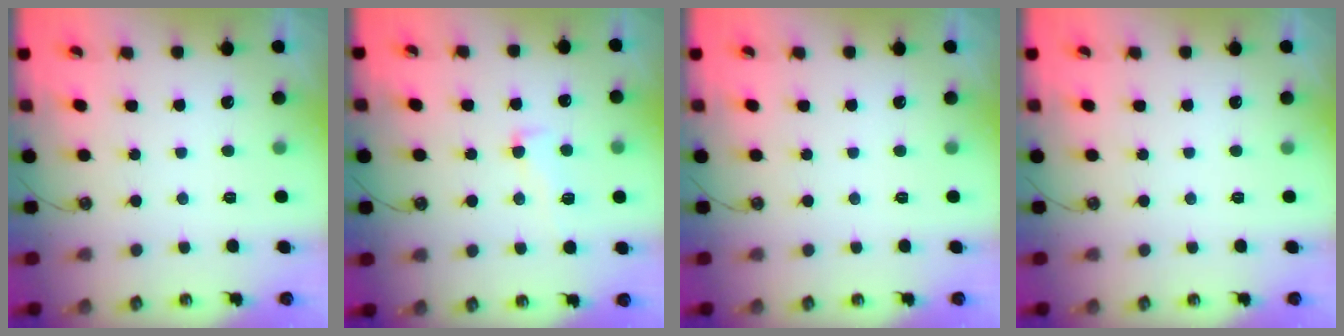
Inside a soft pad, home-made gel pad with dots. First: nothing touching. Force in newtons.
{"total": 1.5, "press": 0.6, "slide": 1.4}
{"total": 0.0}
{"total": 0.0}